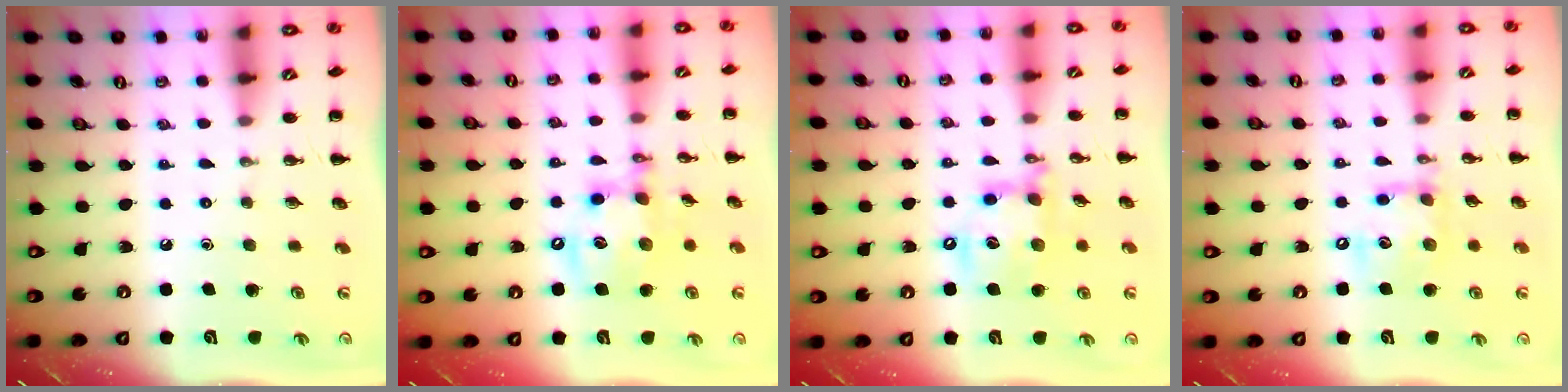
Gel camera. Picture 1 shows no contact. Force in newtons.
{"total": 14.3, "press": 14.0, "slide": 3.2}
{"total": 15.7, "press": 15.4, "slide": 2.9}
{"total": 12.5, "press": 12.3, "slide": 2.2}